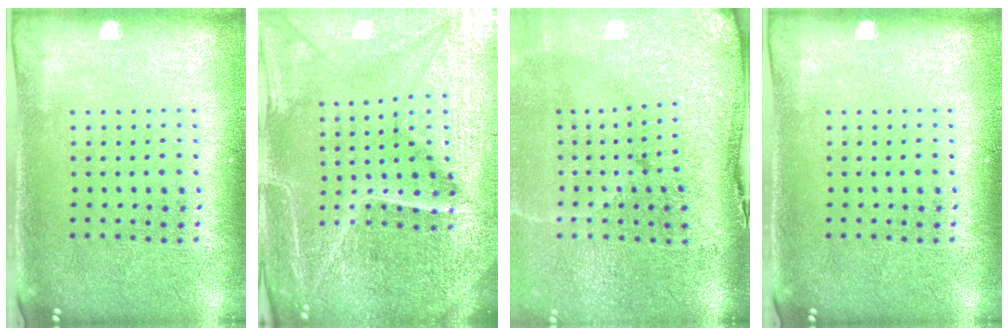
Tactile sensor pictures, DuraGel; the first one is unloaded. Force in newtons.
{"total": 5.9, "press": 5.3, "slide": 2.5}
{"total": 4.8, "press": 3.8, "slide": 3.0}
{"total": 0.0}